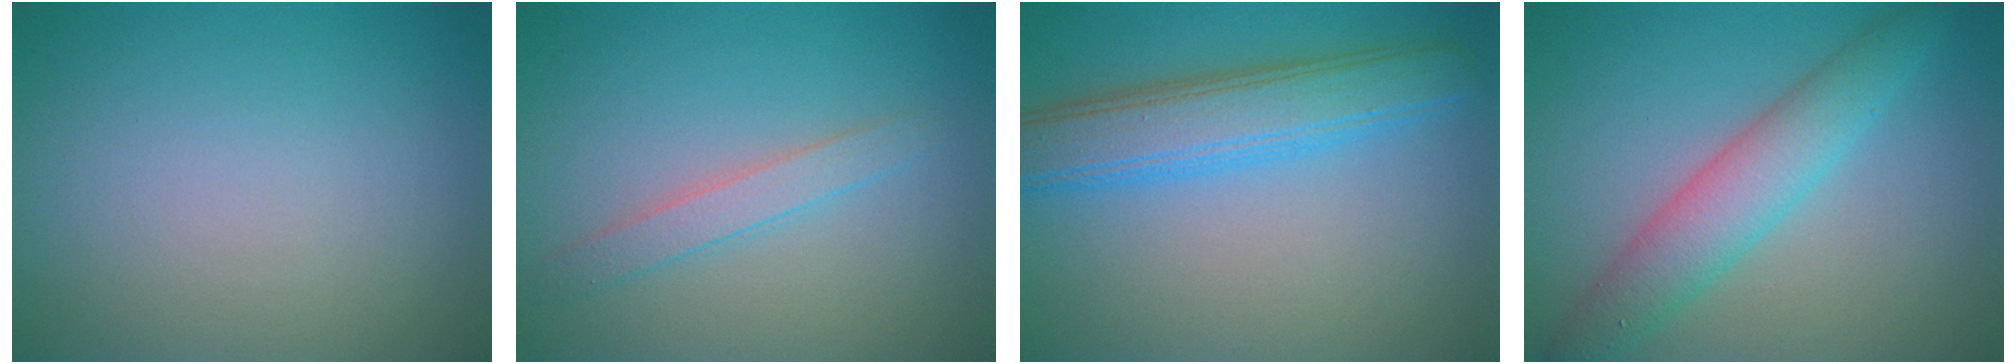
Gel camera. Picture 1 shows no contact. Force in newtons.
{"total": 2.1, "press": 2.1, "slide": 0.1}
{"total": 5.7, "press": 5.7, "slide": 0.1}
{"total": 4.7, "press": 4.7, "slide": 0.1}